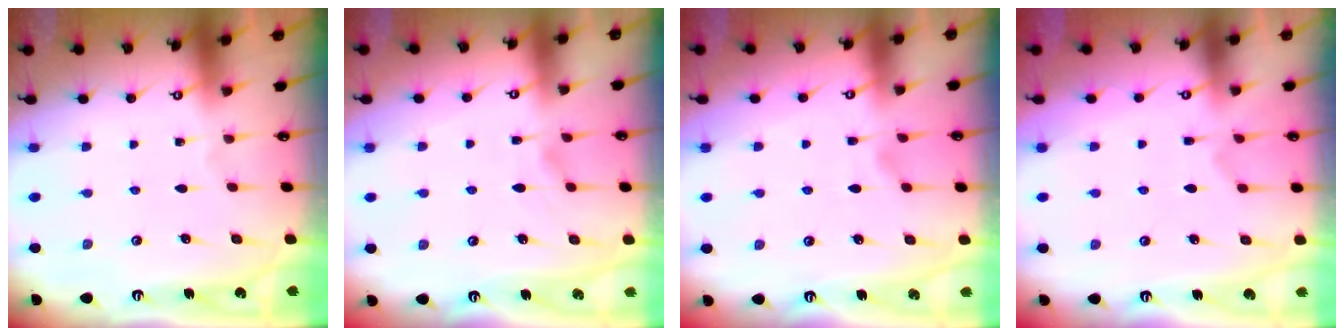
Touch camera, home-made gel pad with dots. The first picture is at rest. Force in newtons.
{"total": 1.8, "press": 1.6, "slide": 0.9}
{"total": 1.7, "press": 1.4, "slide": 0.9}
{"total": 2.9, "press": 2.7, "slide": 1.2}